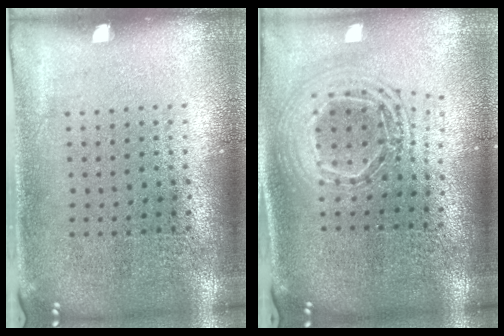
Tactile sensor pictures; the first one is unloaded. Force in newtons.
{"total": 2.0, "press": 1.6, "slide": 1.2}